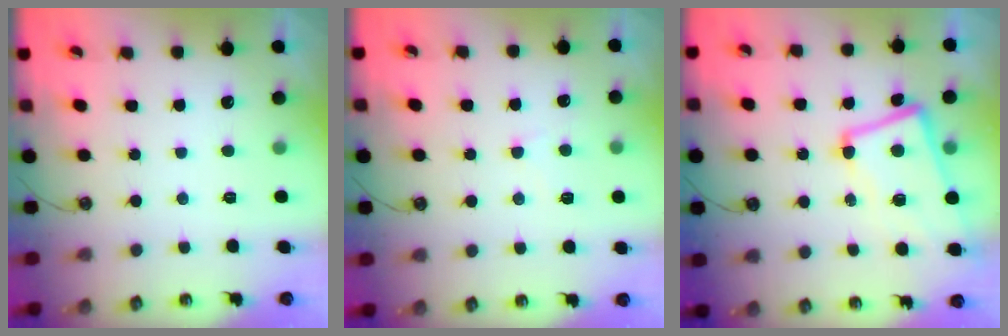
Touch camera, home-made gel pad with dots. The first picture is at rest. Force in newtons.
{"total": 4.2, "press": 4.2, "slide": 0.4}
{"total": 4.7, "press": 4.4, "slide": 1.7}